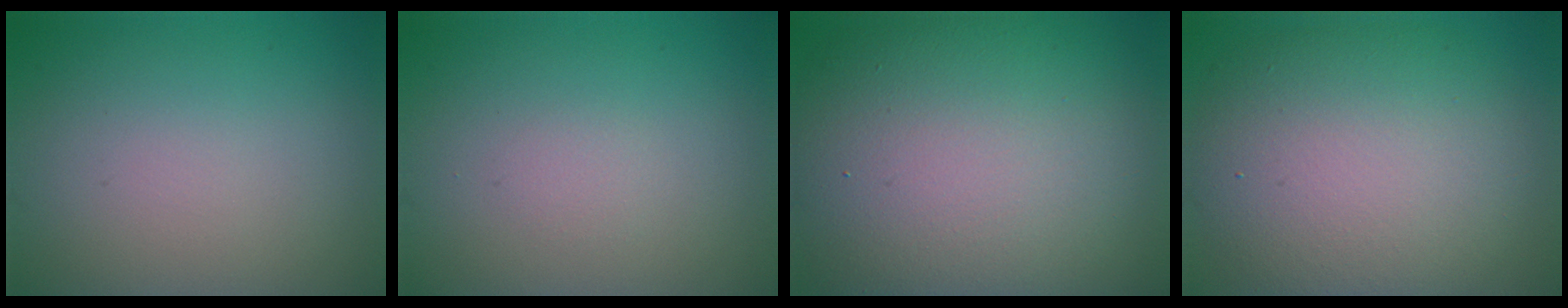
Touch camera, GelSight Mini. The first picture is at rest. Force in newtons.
{"total": 0.6, "press": 0.6, "slide": 0.1}
{"total": 16.5, "press": 16.5, "slide": 0.9}
{"total": 10.7, "press": 10.7, "slide": 0.5}